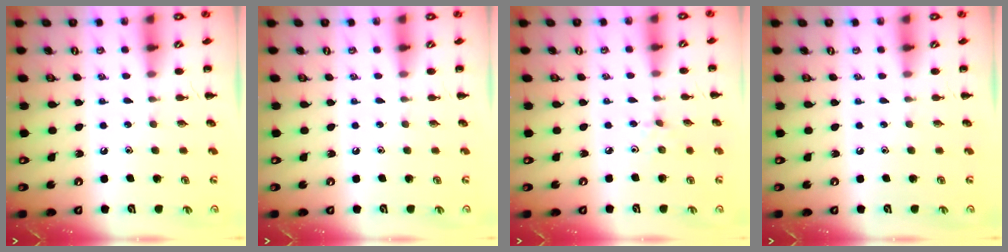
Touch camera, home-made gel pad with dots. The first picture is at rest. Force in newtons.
{"total": 0.0}
{"total": 1.9, "press": 1.8, "slide": 0.7}
{"total": 0.0}